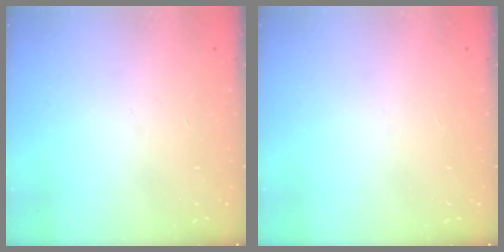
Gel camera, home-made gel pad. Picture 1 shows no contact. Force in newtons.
{"total": 0.0}